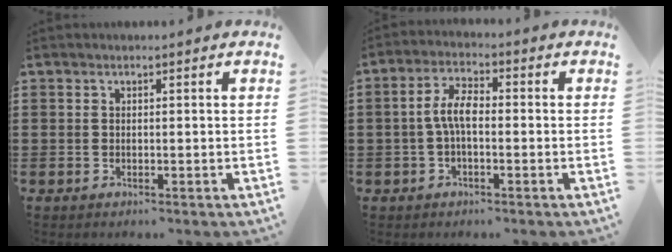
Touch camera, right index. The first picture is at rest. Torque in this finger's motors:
{"motor_torque": [0.98, -0.30, 0.56, 0.19]}